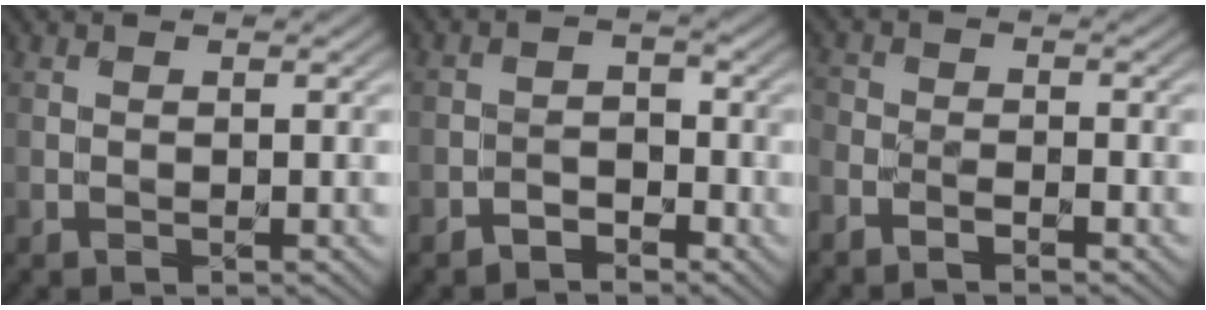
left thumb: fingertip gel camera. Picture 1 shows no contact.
{"total": 2.3, "force": [-1.7, 1.4, -0.5], "torque": [0.038, 0.006, -0.043]}
{"total": 3.1, "force": [-2.7, 1.0, 1.2], "torque": [-0.009, -0.002, -0.053]}